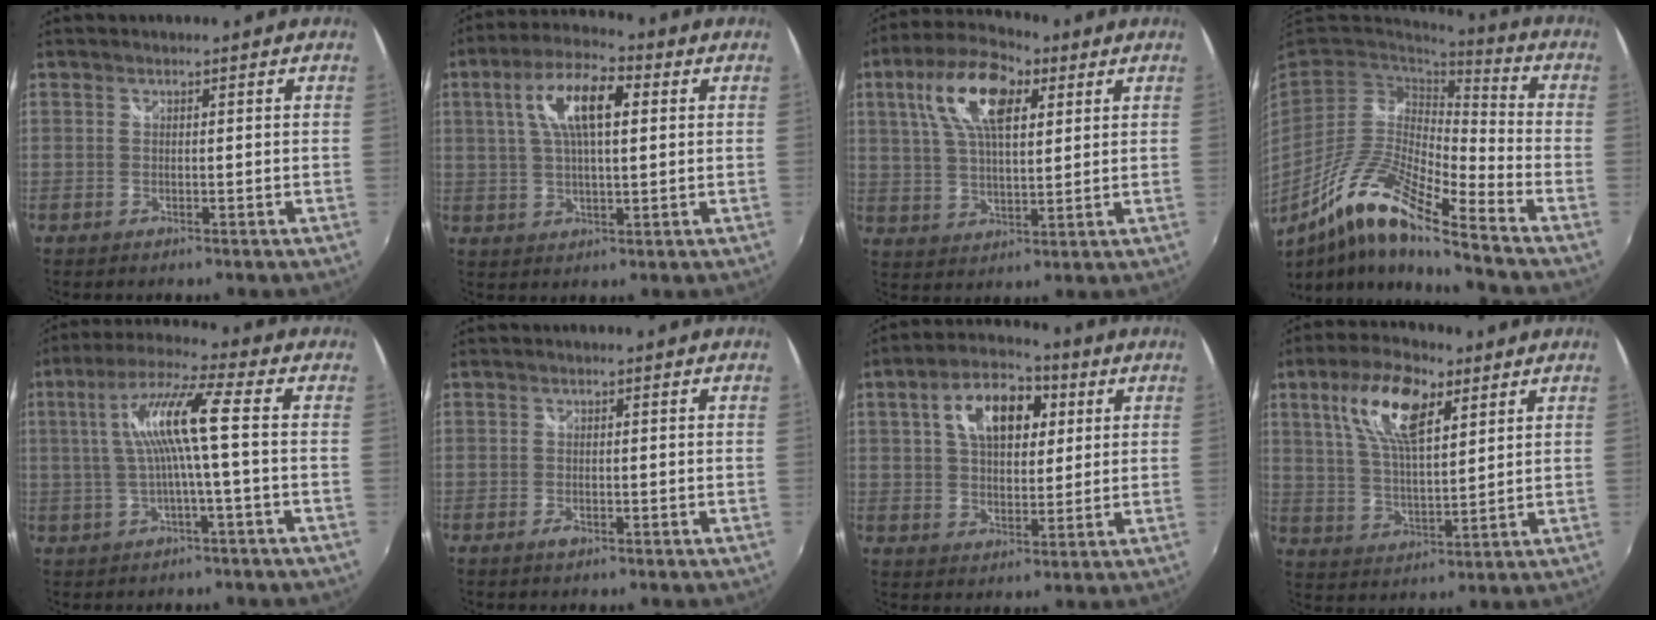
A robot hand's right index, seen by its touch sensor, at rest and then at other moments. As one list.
[{"total": 11.0, "force": [3.1, 4.0, 9.8], "torque": [-0.183, 0.023, 0.053]}, {"total": 13.9, "force": [5.5, 6.3, 11.1], "torque": [-0.211, 0.029, 0.097]}, {"total": 16.4, "force": [-10.4, 2.7, 12.5], "torque": [-0.232, -0.023, -0.209]}, {"total": 10.1, "force": [0.2, -0.2, 10.1], "torque": [-0.195, 0.012, 0.009]}, {"total": 1.3, "force": [-0.7, 0.7, 0.9], "torque": [-0.016, -0.001, -0.011]}, {"total": 12.7, "force": [4.3, 7.3, 9.5], "torque": [-0.162, 0.034, 0.068]}, {"total": 12.7, "force": [6.0, 4.9, 10.0], "torque": [-0.193, 0.018, 0.114]}]